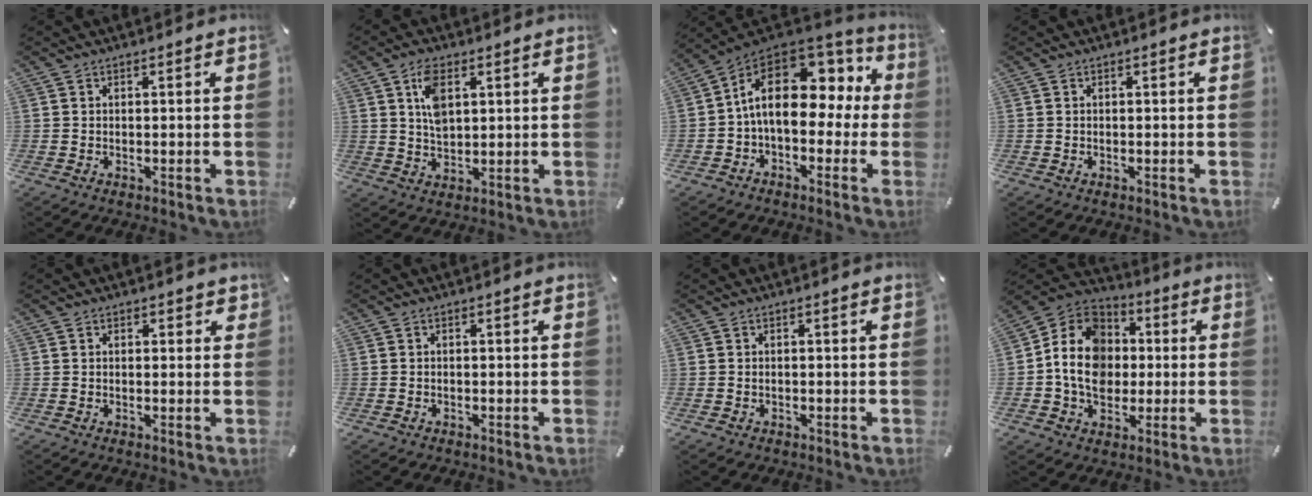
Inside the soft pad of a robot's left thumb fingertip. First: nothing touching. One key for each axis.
{"total": 6.6, "fx": 2.5, "fy": 3.7, "fz": 4.8, "tx": -0.097, "ty": -0.002, "tz": 0.040}
{"total": 17.3, "fx": 3.4, "fy": 10.6, "fz": 13.2, "tx": -0.229, "ty": -0.012, "tz": 0.060}
{"total": 0.0}
{"total": 1.2, "fx": 0.4, "fy": 0.9, "fz": 0.7, "tx": -0.007, "ty": 0.002, "tz": 0.003}
{"total": 0.6, "fx": -0.3, "fy": 0.4, "fz": 0.2, "tx": -0.002, "ty": 0.003, "tz": -0.008}
{"total": 0.8, "fx": -0.2, "fy": 0.6, "fz": 0.5, "tx": -0.011, "ty": 0.002, "tz": -0.006}
{"total": 13.8, "fx": -1.3, "fy": 11.9, "fz": 6.9, "tx": -0.154, "ty": 0.025, "tz": -0.022}